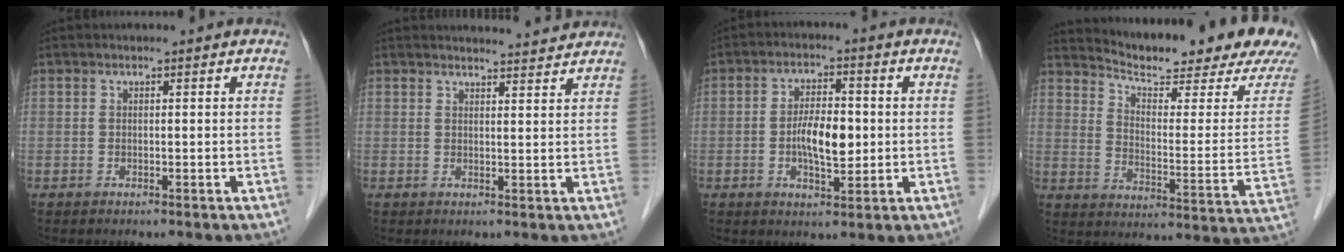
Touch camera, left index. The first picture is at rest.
{"total": 5.6, "force": [5.6, 0.2, 0.8], "torque": [-0.013, 0.002, 0.059]}
{"total": 6.4, "force": [-0.8, 2.5, 5.9], "torque": [-0.114, -0.002, -0.015]}
{"total": 21.7, "force": [20.1, 1.4, 8.1], "torque": [-0.124, -0.088, 0.255]}